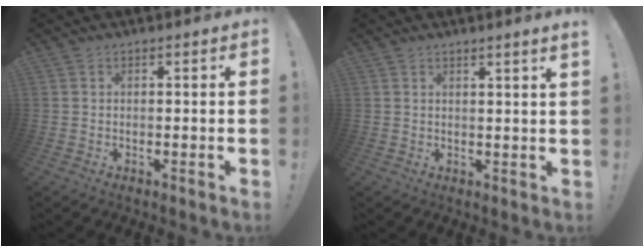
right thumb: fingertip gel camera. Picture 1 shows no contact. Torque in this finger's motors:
{"motor_torque": [0.10, 0.16, -0.43, 0.22, 0.14]}